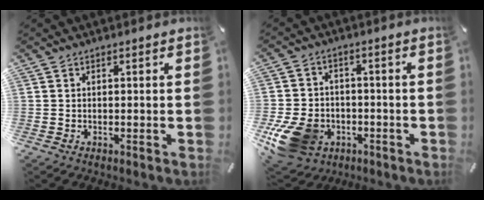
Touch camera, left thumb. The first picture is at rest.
{"total": 13.6, "force": [-5.5, 10.2, 7.1], "torque": [-0.151, 0.030, -0.093]}